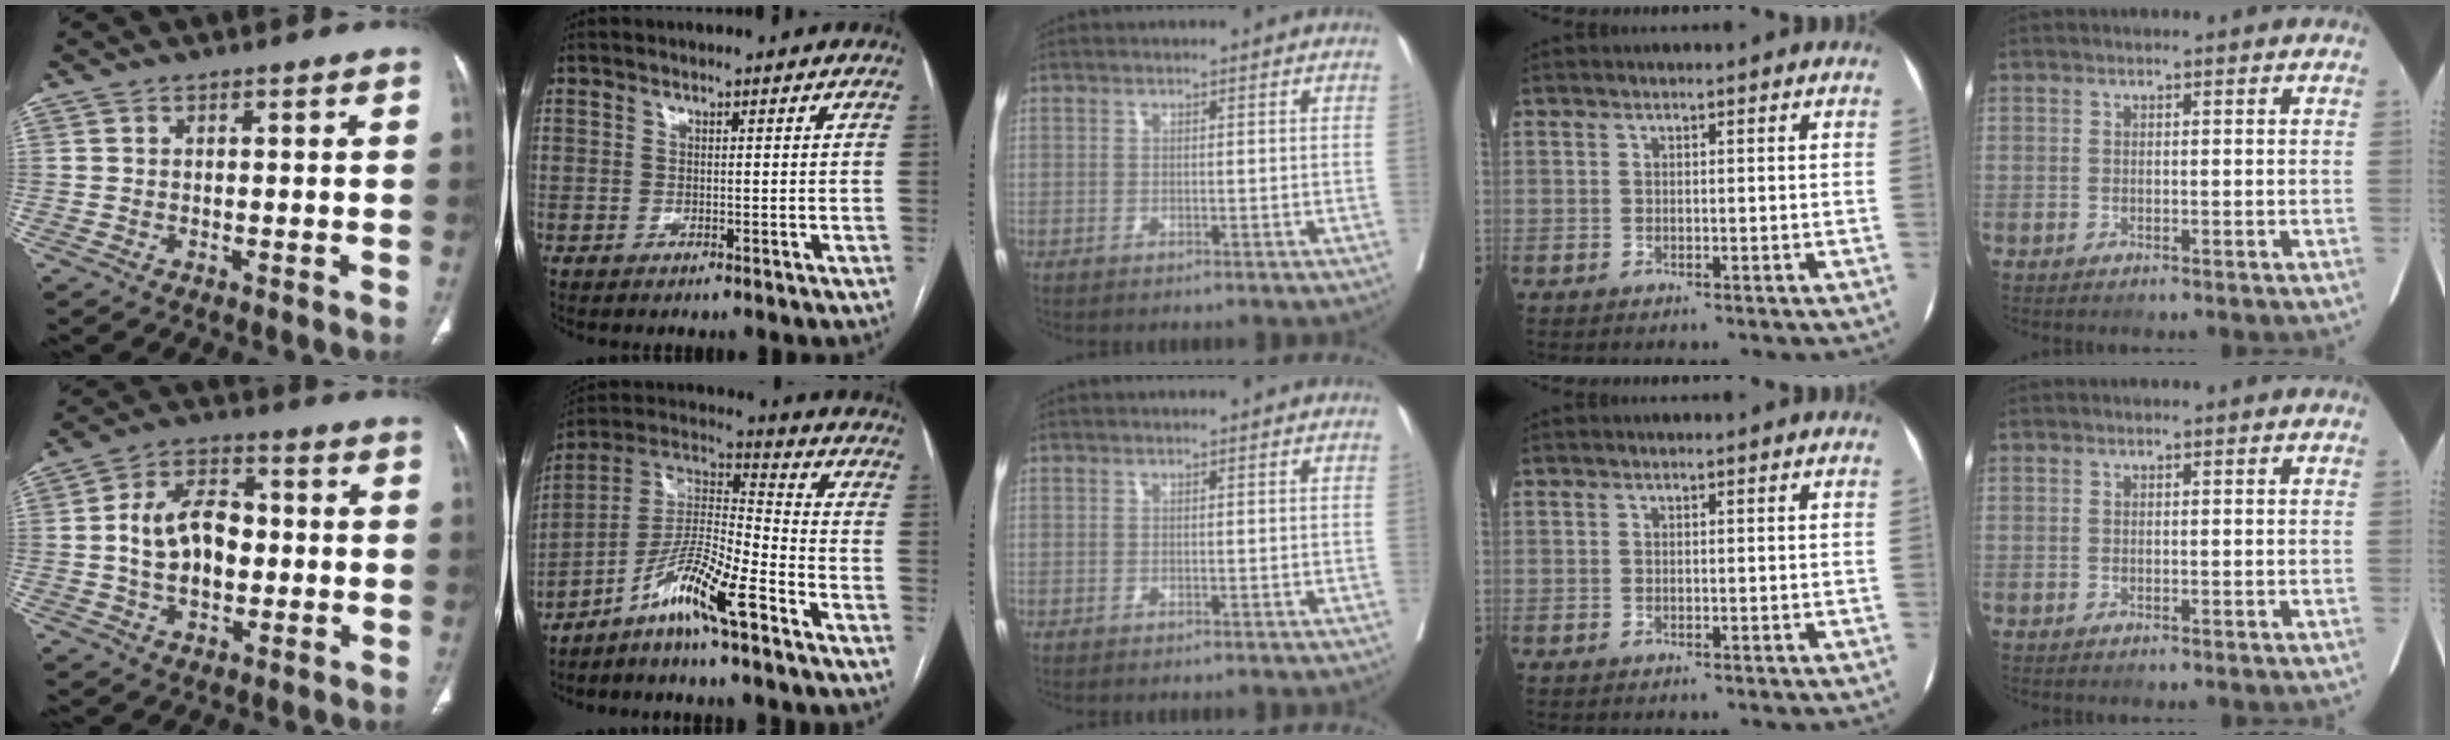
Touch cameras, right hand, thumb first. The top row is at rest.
{"thumb": {"total": 12.4, "force": [-0.4, 8.1, 9.4], "torque": [-0.142, 0.024, -0.011]}, "index": {"total": 11.2, "force": [-7.3, 0.3, 8.5], "torque": [-0.171, 0.004, -0.141]}}